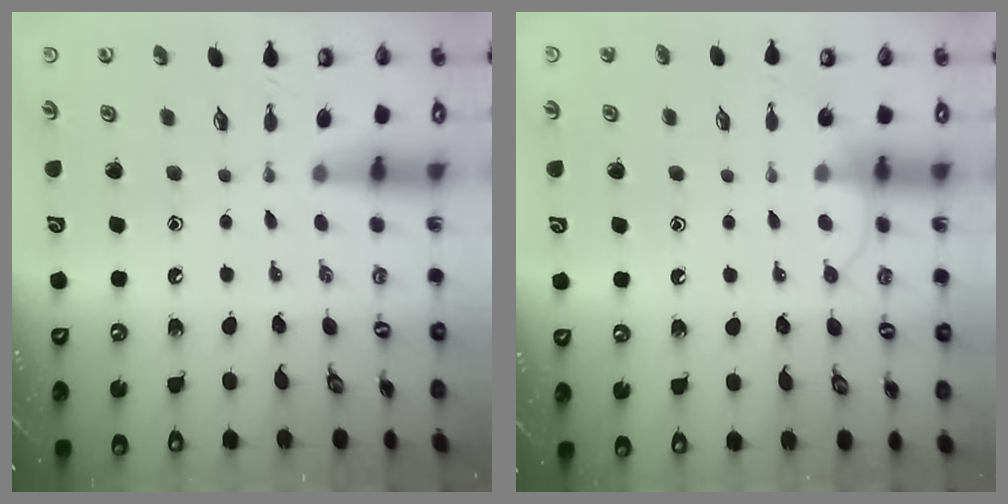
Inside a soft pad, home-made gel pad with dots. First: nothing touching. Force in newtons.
{"total": 7.0, "press": 7.0, "slide": 0.7}